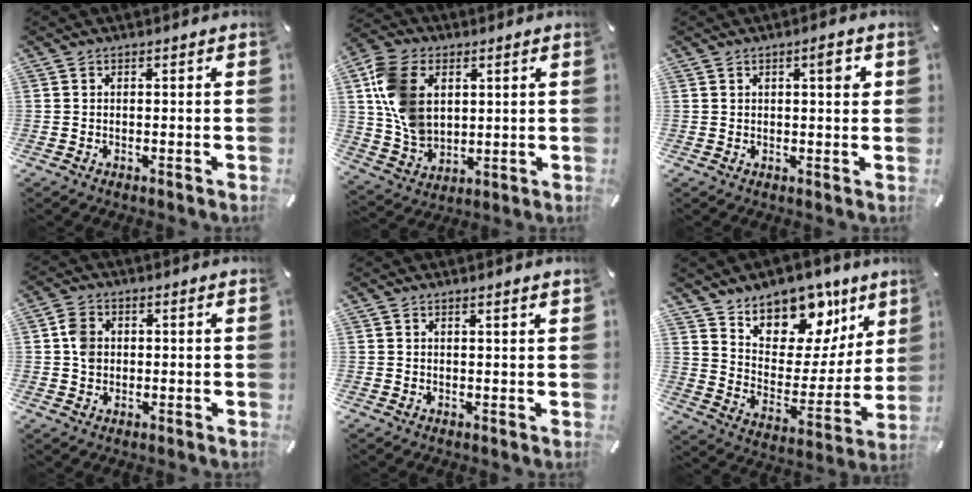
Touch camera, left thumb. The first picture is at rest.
{"total": 13.0, "force": [3.3, 9.7, 8.0], "torque": [-0.183, 0.007, 0.061]}
{"total": 3.7, "force": [1.4, 1.2, 3.2], "torque": [-0.043, -0.004, 0.016]}
{"total": 4.4, "force": [0.4, 3.6, 2.4], "torque": [-0.040, 0.007, 0.006]}
{"total": 1.1, "force": [0.9, -0.1, 0.6], "torque": [-0.011, -0.002, 0.016]}
{"total": 15.4, "force": [11.8, 8.8, 4.4], "torque": [-0.058, -0.110, 0.208]}